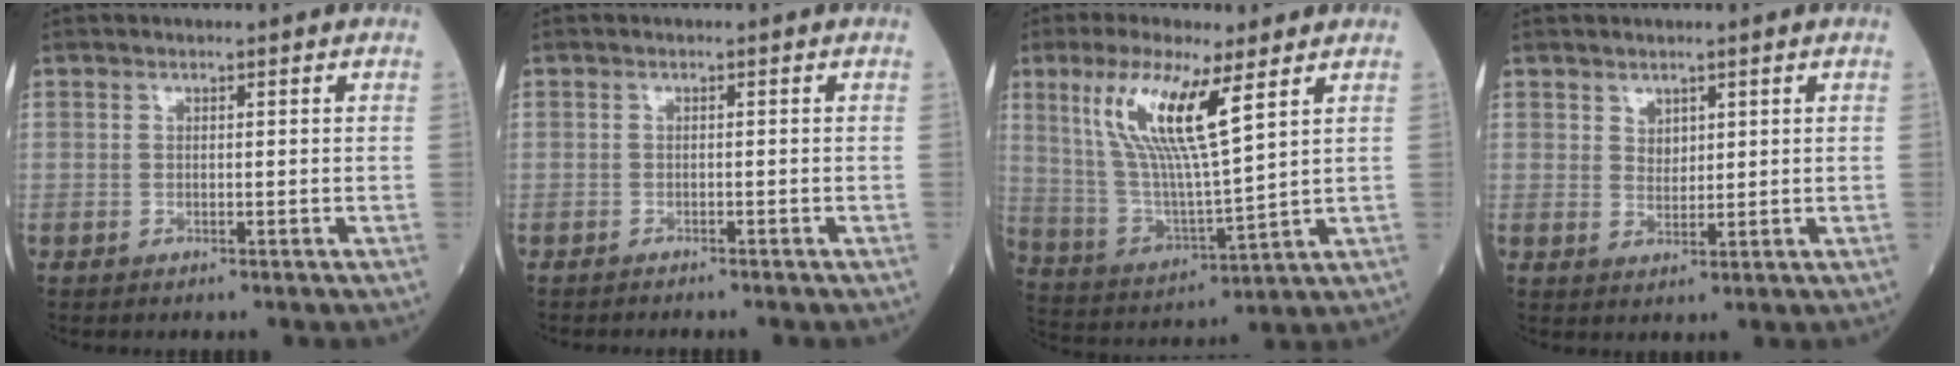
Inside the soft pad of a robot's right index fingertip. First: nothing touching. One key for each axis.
{"total": 1.9, "fx": -1.7, "fy": -0.1, "fz": 0.7, "tx": -0.013, "ty": 0.001, "tz": -0.019}
{"total": 13.3, "fx": 6.3, "fy": 1.4, "fz": 11.6, "tx": -0.248, "ty": -0.003, "tz": 0.125}
{"total": 2.0, "fx": 1.3, "fy": 1.3, "fz": 0.8, "tx": -0.014, "ty": -0.002, "tz": 0.029}